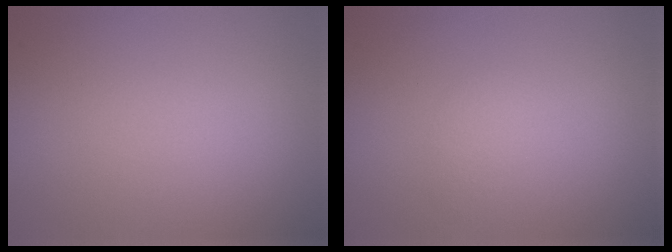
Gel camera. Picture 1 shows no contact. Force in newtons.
{"total": 0.8, "press": 0.8, "slide": 0.0}